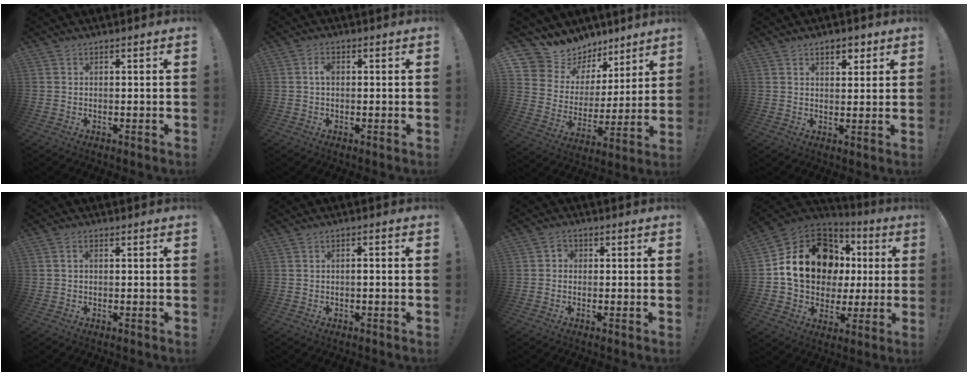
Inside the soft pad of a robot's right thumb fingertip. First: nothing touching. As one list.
[{"total": 2.3, "force": [0.1, 1.3, 1.8], "torque": [-0.035, 0.006, 0.000]}, {"total": 10.4, "force": [8.3, 6.3, 0.5], "torque": [-0.026, -0.082, 0.160]}, {"total": 4.7, "force": [2.8, 2.8, 2.5], "torque": [-0.030, -0.007, 0.047]}, {"total": 1.3, "force": [0.0, 0.7, 1.1], "torque": [-0.027, 0.006, 0.002]}, {"total": 1.5, "force": [-0.9, 0.0, 1.2], "torque": [-0.023, 0.003, -0.017]}, {"total": 2.1, "force": [-0.5, 1.8, 0.9], "torque": [-0.019, 0.009, -0.008]}, {"total": 21.1, "force": [5.0, 15.8, 13.0], "torque": [-0.202, -0.005, 0.119]}]